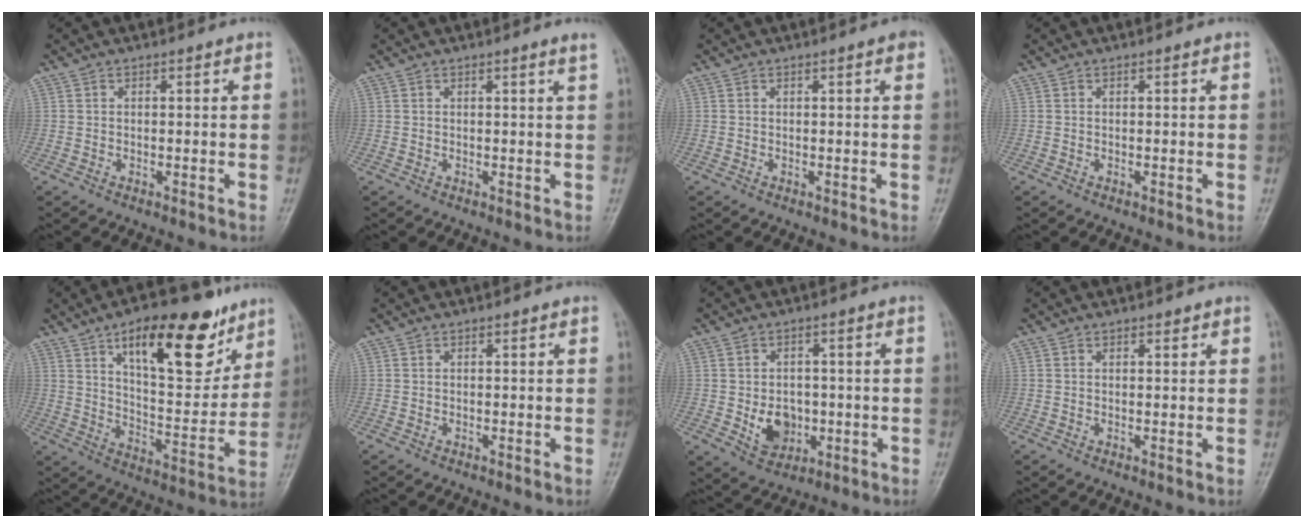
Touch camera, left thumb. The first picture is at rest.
{"total": 1.1, "force": [0.7, -0.4, 0.8], "torque": [-0.020, -0.007, 0.012]}
{"total": 1.2, "force": [0.6, 0.2, 1.1], "torque": [-0.017, 0.001, 0.004]}
{"total": 0.0}
{"total": 20.8, "force": [11.8, 8.5, 14.8], "torque": [-0.175, -0.057, 0.191]}
{"total": 0.0}
{"total": 7.1, "force": [-1.1, 5.6, 4.1], "torque": [-0.037, 0.000, -0.007]}
{"total": 0.9, "force": [0.6, 0.5, 0.4], "torque": [-0.001, -0.003, 0.006]}